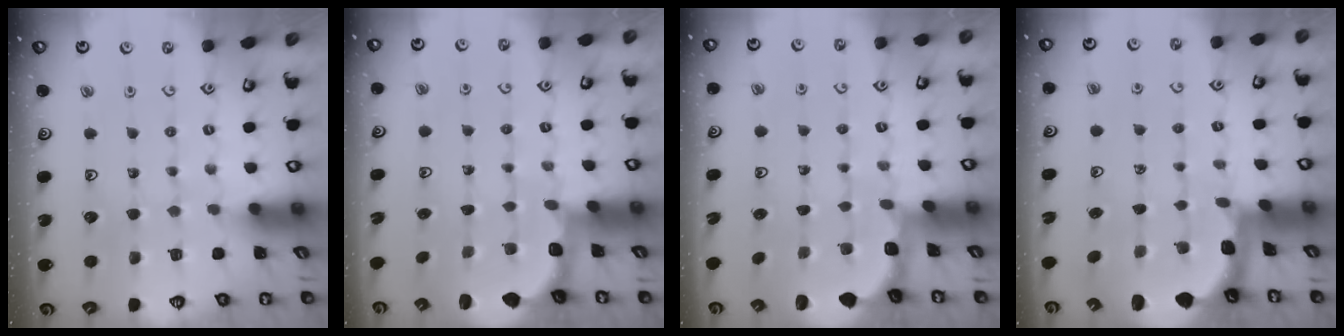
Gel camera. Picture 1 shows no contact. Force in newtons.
{"total": 2.7, "press": 2.1, "slide": 1.7}
{"total": 1.7, "press": 1.5, "slide": 0.7}
{"total": 2.0, "press": 1.8, "slide": 0.9}